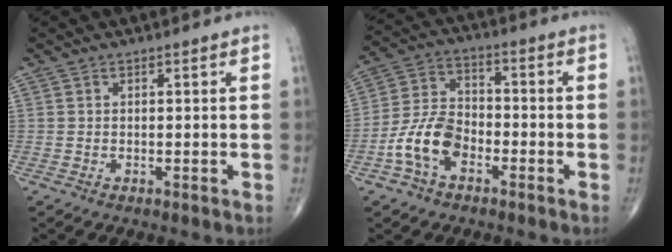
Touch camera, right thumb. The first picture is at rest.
{"total": 10.2, "force": [-4.3, 6.2, 6.8], "torque": [-0.130, 0.037, -0.086]}